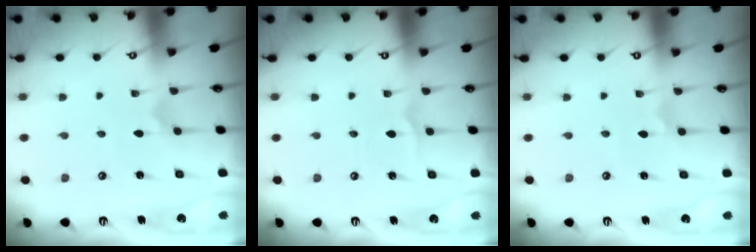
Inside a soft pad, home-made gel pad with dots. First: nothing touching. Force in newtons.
{"total": 1.7, "press": 1.7, "slide": 0.1}
{"total": 0.8, "press": 0.8, "slide": 0.2}